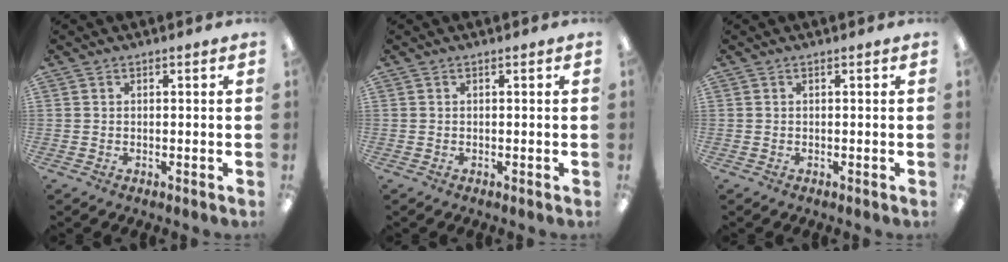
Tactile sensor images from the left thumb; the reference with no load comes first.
{"total": 0.0}
{"total": 0.0}